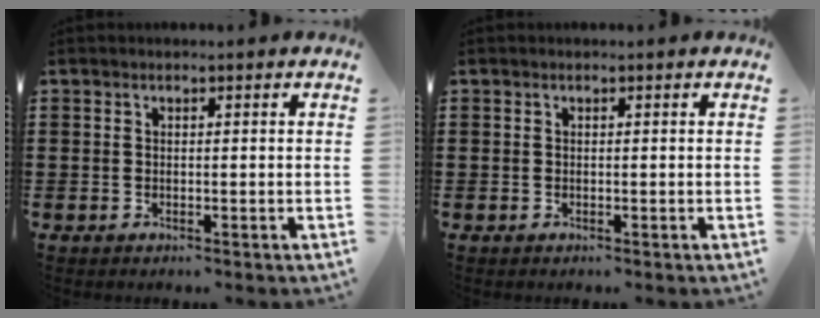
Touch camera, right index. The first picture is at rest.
{"total": 0.0}